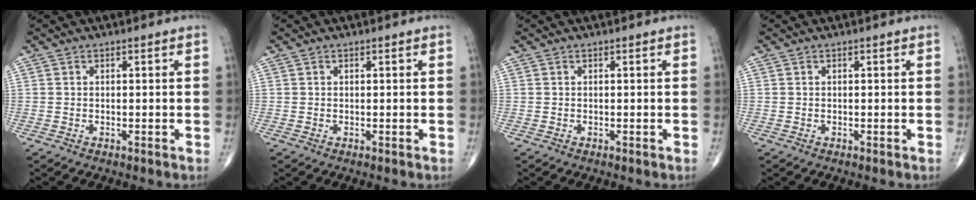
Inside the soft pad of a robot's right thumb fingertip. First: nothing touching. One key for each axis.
{"total": 0.0}
{"total": 0.0}
{"total": 0.0}